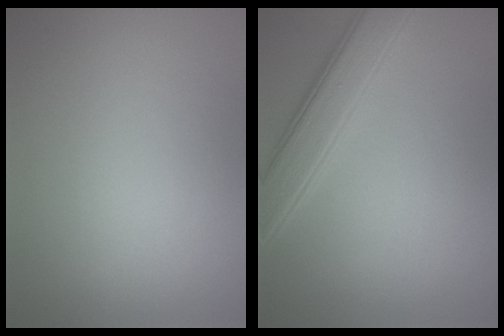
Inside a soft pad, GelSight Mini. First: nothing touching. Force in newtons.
{"total": 4.2, "press": 4.2, "slide": 0.3}